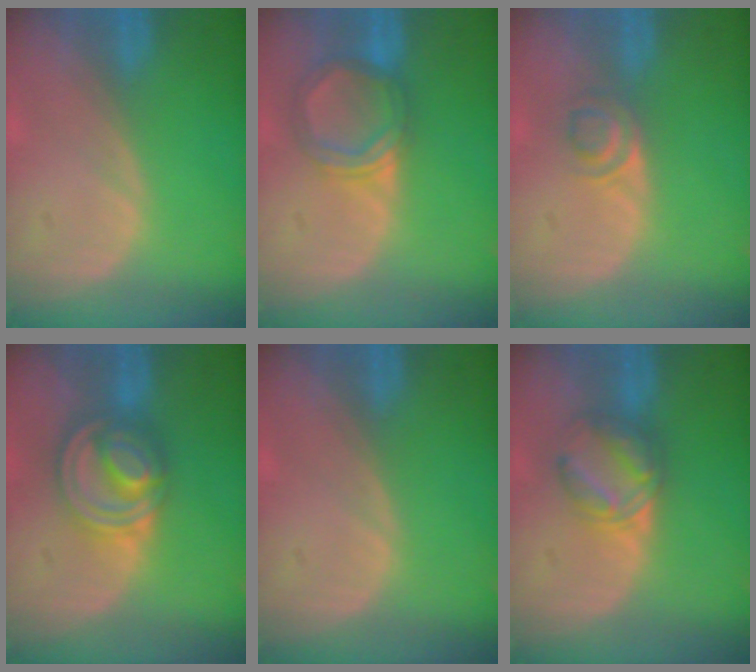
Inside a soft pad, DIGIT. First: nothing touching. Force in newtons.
{"total": 5.5, "press": 5.2, "slide": 1.7}
{"total": 2.8, "press": 2.7, "slide": 1.0}
{"total": 8.2, "press": 6.9, "slide": 4.3}
{"total": 0.0}
{"total": 5.8, "press": 5.4, "slide": 2.2}